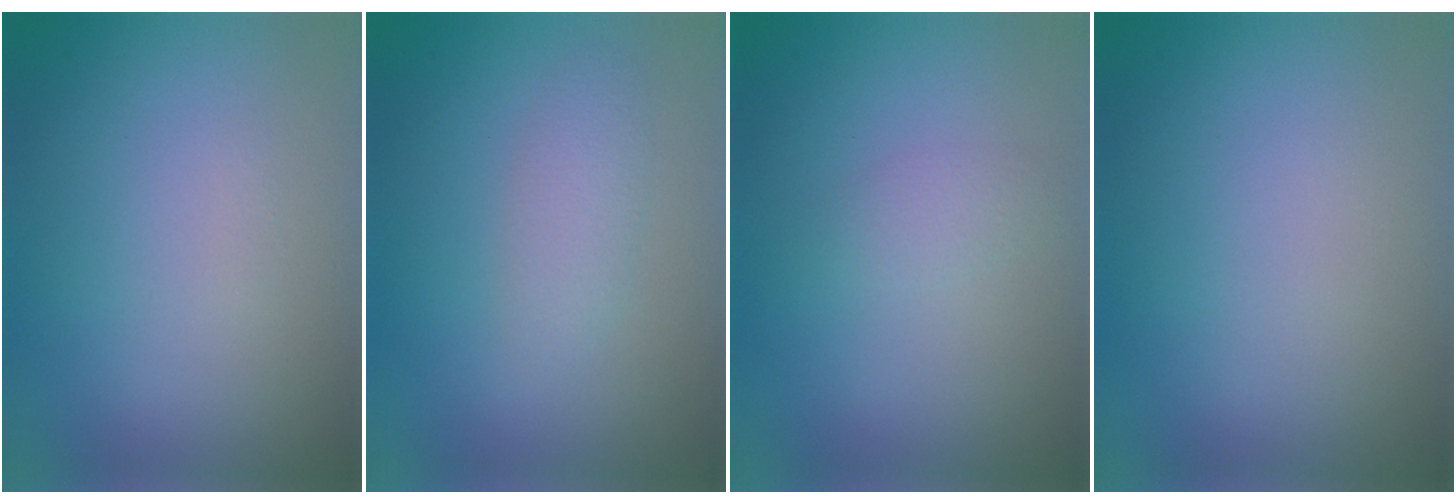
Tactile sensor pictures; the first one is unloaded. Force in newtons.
{"total": 1.7, "press": 1.7, "slide": 0.1}
{"total": 1.2, "press": 1.2, "slide": 0.0}
{"total": 0.0}